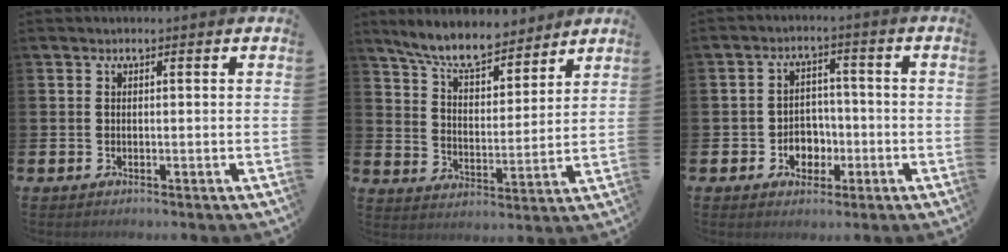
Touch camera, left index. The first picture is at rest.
{"total": 8.4, "force": [7.6, 2.0, 3.1], "torque": [-0.085, -0.041, 0.135]}
{"total": 3.6, "force": [-1.3, 3.2, 1.3], "torque": [-0.023, 0.001, -0.033]}